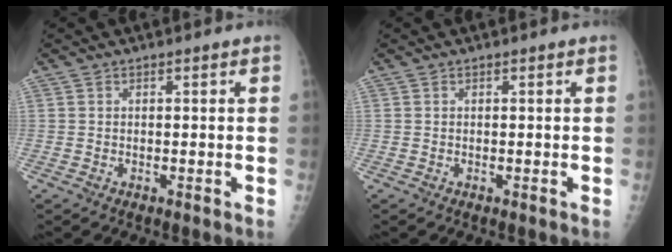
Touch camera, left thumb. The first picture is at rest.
{"total": 0.0}